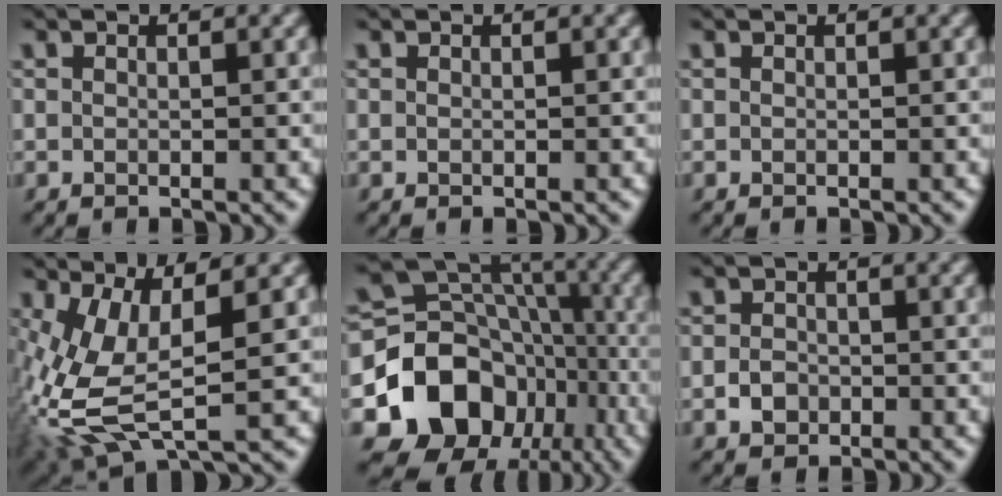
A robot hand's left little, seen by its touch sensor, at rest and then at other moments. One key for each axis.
{"total": 0.0}
{"total": 0.0}
{"total": 8.6, "fx": -1.0, "fy": 3.7, "fz": 7.7, "tx": -0.193, "ty": -0.003, "tz": -0.021}
{"total": 13.5, "fx": -4.8, "fy": 10.8, "fz": 6.5, "tx": -0.126, "ty": -0.002, "tz": -0.093}
{"total": 1.7, "fx": -0.7, "fy": 1.3, "fz": 0.7, "tx": -0.012, "ty": 0.001, "tz": -0.017}